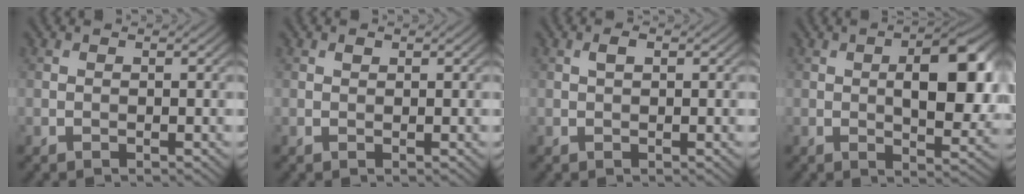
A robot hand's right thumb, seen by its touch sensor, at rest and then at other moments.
{"total": 0.6, "force": [0.3, 0.3, 0.4], "torque": [-0.005, -0.001, 0.006]}
{"total": 1.3, "force": [0.4, 0.5, 1.2], "torque": [-0.022, 0.001, 0.005]}
{"total": 9.8, "force": [1.1, 4.2, 8.7], "torque": [-0.128, 0.005, 0.017]}